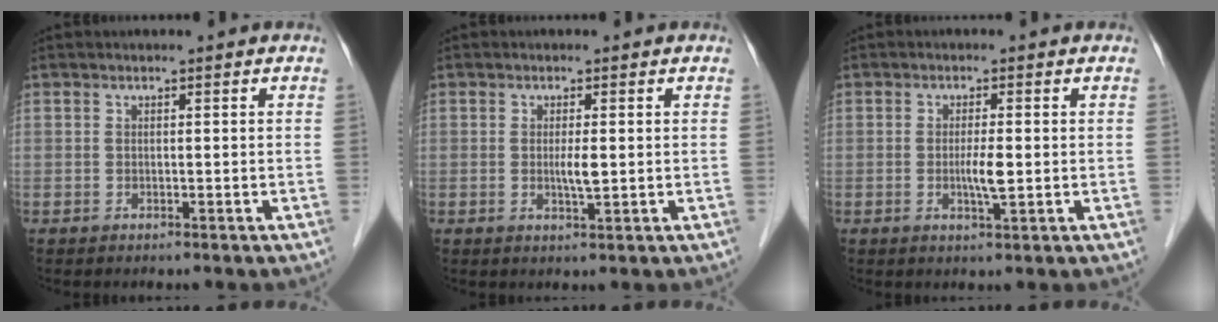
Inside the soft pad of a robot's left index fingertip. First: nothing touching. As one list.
[{"total": 2.1, "force": [0.2, 0.2, 2.1], "torque": [-0.041, -0.003, 0.005]}, {"total": 2.8, "force": [-0.2, 0.2, 2.8], "torque": [-0.053, -0.004, -0.001]}]